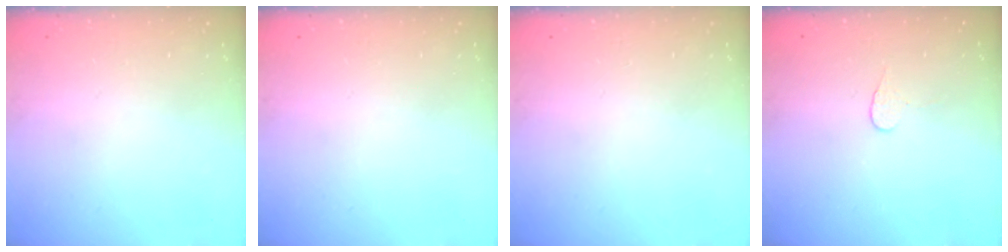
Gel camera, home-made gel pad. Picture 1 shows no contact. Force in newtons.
{"total": 0.0}
{"total": 0.0}
{"total": 3.7, "press": 3.7, "slide": 0.4}